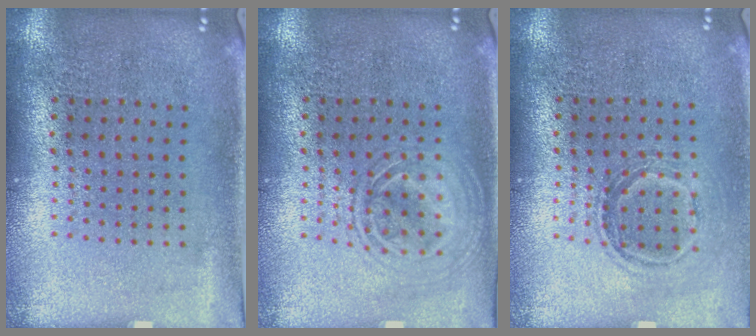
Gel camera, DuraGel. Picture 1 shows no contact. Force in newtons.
{"total": 1.4, "press": 1.3, "slide": 0.2}
{"total": 1.2, "press": 1.0, "slide": 0.6}